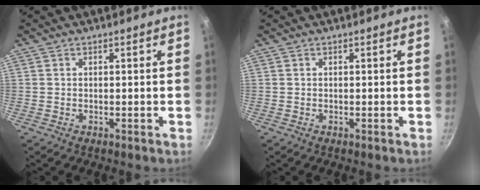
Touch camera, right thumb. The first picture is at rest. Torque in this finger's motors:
{"motor_torque": [-0.24, -0.07, 0.37, -0.37, 0.00]}